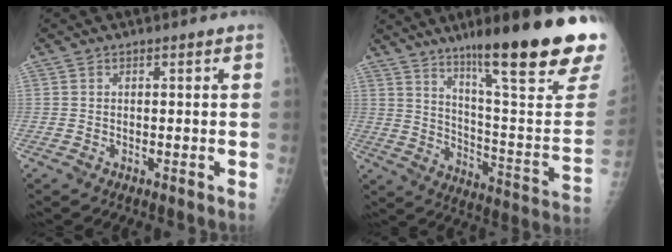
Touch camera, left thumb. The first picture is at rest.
{"total": 28.4, "force": [18.6, 3.5, 21.2], "torque": [-0.271, -0.088, 0.277]}